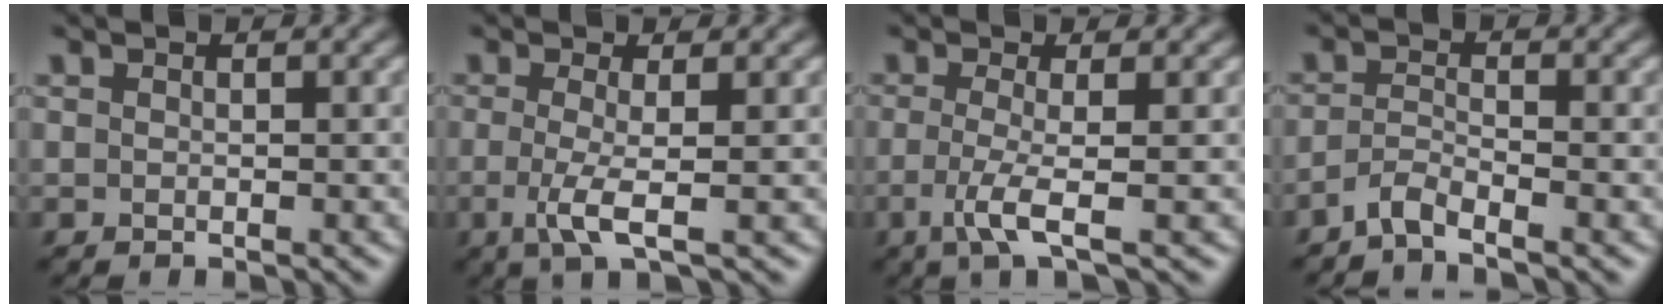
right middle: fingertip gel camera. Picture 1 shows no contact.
{"total": 3.2, "force": [-0.6, 0.6, 3.1], "torque": [-0.066, -0.012, -0.014]}
{"total": 3.3, "force": [-1.0, 0.6, 3.1], "torque": [-0.068, -0.011, -0.026]}
{"total": 2.1, "force": [-1.8, 0.2, 1.1], "torque": [-0.023, 0.001, -0.045]}